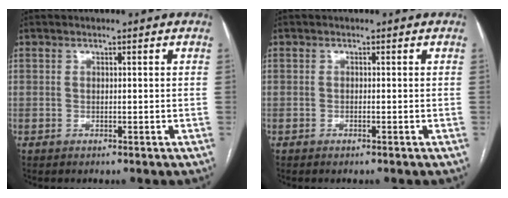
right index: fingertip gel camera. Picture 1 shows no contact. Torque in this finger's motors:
{"motor_torque": [0.14, 0.04, 0.03, 0.01]}